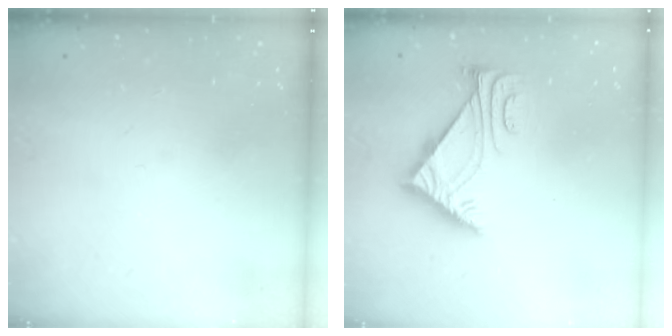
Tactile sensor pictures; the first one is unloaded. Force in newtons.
{"total": 7.6, "press": 7.6, "slide": 0.7}